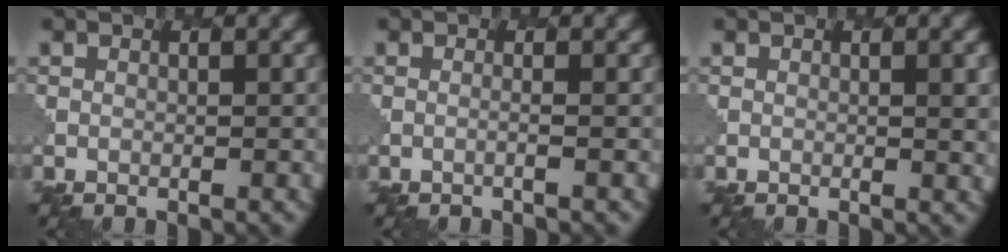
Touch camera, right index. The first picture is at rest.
{"total": 0.8, "force": [0.0, 0.2, 0.8], "torque": [-0.007, -0.002, -0.018]}
{"total": 2.2, "force": [0.4, 0.6, 2.1], "torque": [-0.023, 0.001, 0.008]}